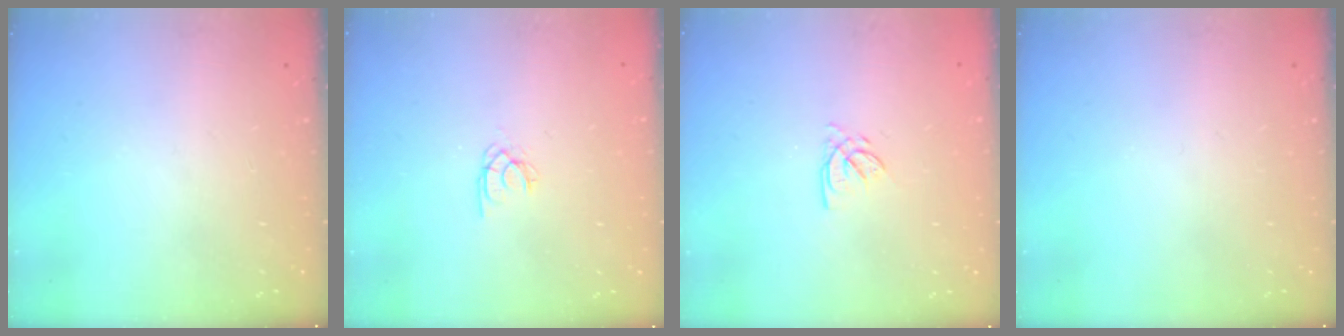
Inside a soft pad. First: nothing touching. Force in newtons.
{"total": 1.7, "press": 1.7, "slide": 0.1}
{"total": 2.5, "press": 2.5, "slide": 0.3}
{"total": 0.0}